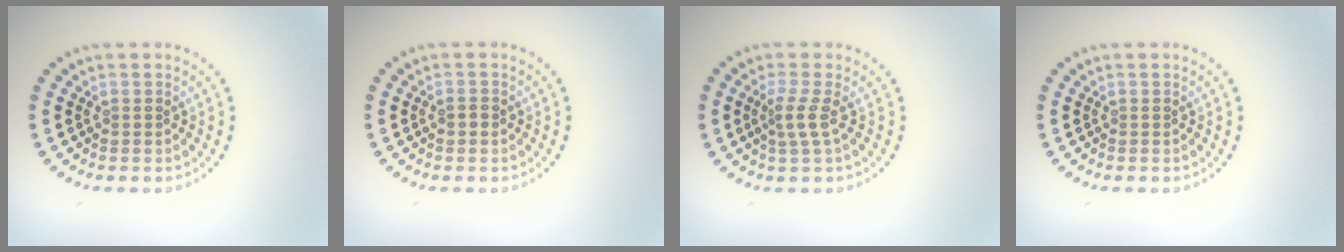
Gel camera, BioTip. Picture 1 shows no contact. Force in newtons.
{"total": 1.0, "press": 0.9, "slide": 0.2}
{"total": 1.9, "press": 1.3, "slide": 1.4}
{"total": 0.0}